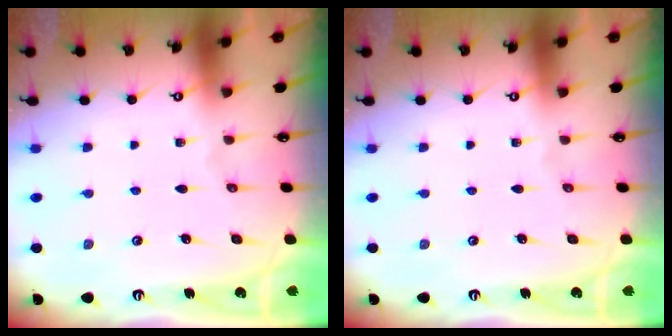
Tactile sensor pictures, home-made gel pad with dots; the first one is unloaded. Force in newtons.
{"total": 0.0}